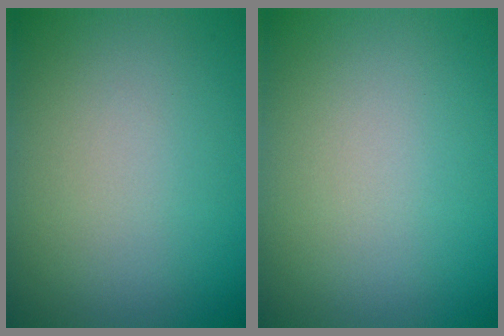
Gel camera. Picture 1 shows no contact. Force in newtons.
{"total": 0.0}